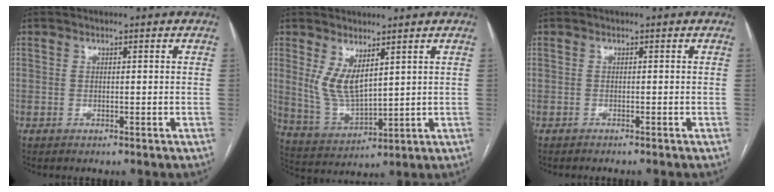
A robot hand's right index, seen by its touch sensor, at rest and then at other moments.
{"total": 6.9, "force": [3.2, 2.6, 5.6], "torque": [-0.121, -0.012, 0.078]}
{"total": 1.8, "force": [-1.7, 0.0, 0.7], "torque": [-0.009, -0.001, -0.022]}